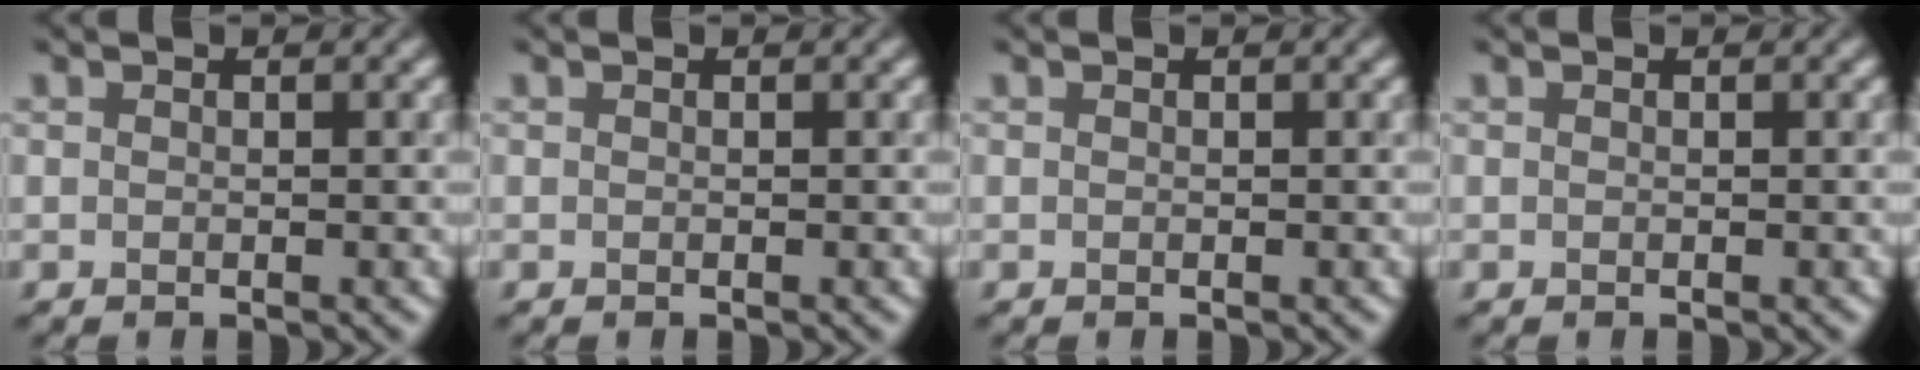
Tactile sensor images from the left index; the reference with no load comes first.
{"total": 0.0}
{"total": 0.0}
{"total": 0.0}